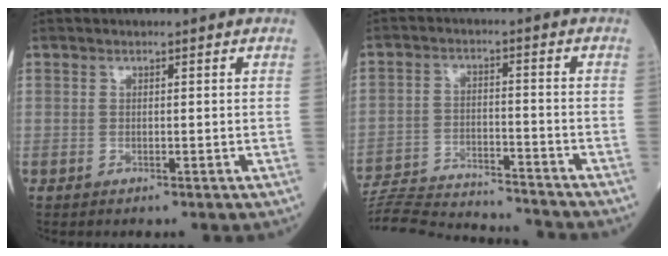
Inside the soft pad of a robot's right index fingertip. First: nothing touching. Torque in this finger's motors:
{"motor_torque": [-1.78, -0.36, -1.05, -0.21]}